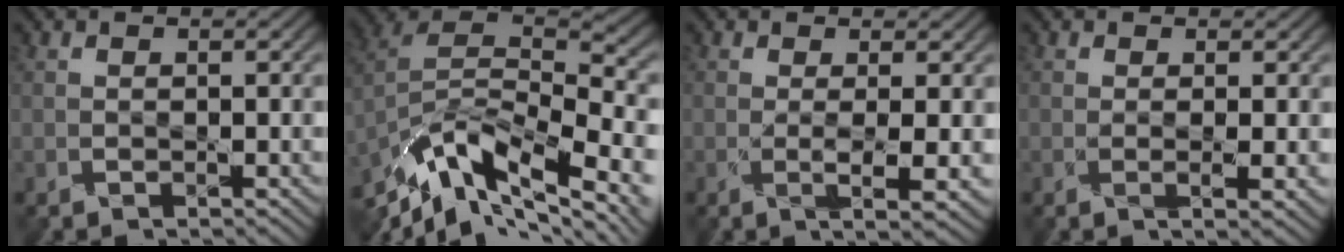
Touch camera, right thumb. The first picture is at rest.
{"total": 16.0, "force": [-9.0, 6.8, 11.3], "torque": [-0.250, -0.017, -0.149]}
{"total": 3.4, "force": [0.0, 0.5, 3.3], "torque": [-0.068, -0.004, -0.001]}
{"total": 2.0, "force": [0.0, 0.3, 2.0], "torque": [-0.041, -0.002, 0.000]}